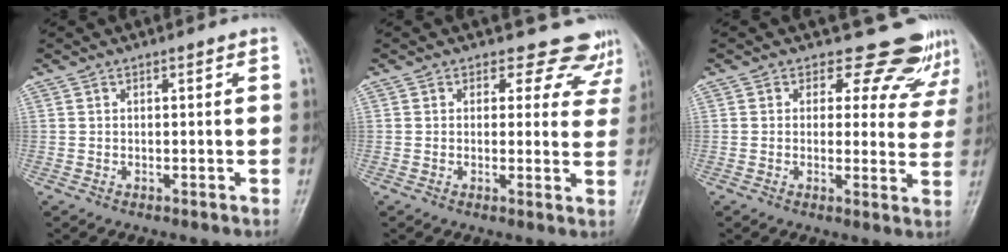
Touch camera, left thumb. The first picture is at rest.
{"total": 9.0, "force": [7.7, 4.7, 0.5], "torque": [0.051, -0.039, 0.061]}
{"total": 11.3, "force": [9.8, 5.4, 1.3], "torque": [0.040, -0.063, 0.092]}